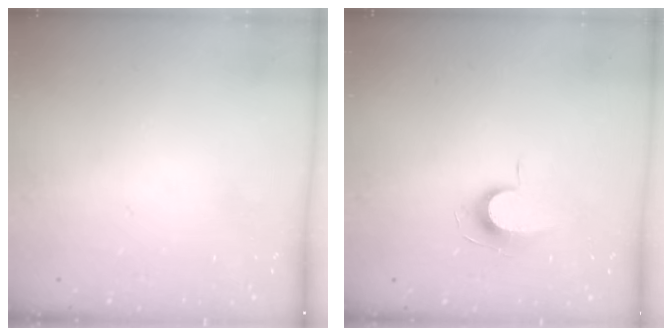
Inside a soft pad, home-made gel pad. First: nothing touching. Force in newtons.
{"total": 7.1, "press": 7.0, "slide": 0.7}